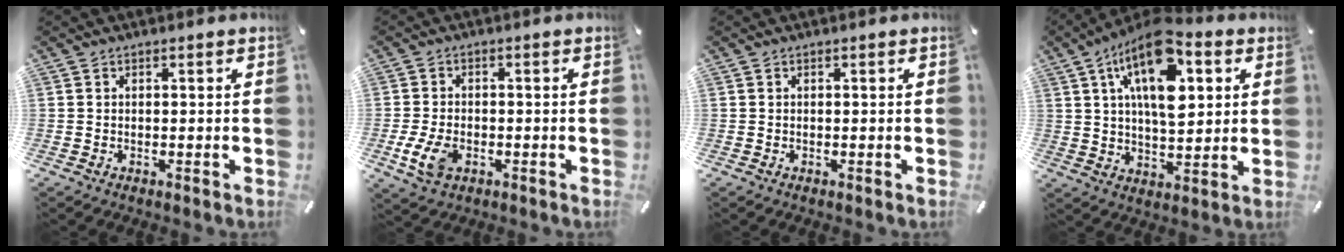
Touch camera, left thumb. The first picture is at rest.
{"total": 7.1, "force": [-2.5, 4.6, 4.7], "torque": [-0.112, 0.004, -0.047]}
{"total": 0.0}
{"total": 17.0, "force": [7.0, 8.7, 12.8], "torque": [-0.219, -0.017, 0.115]}